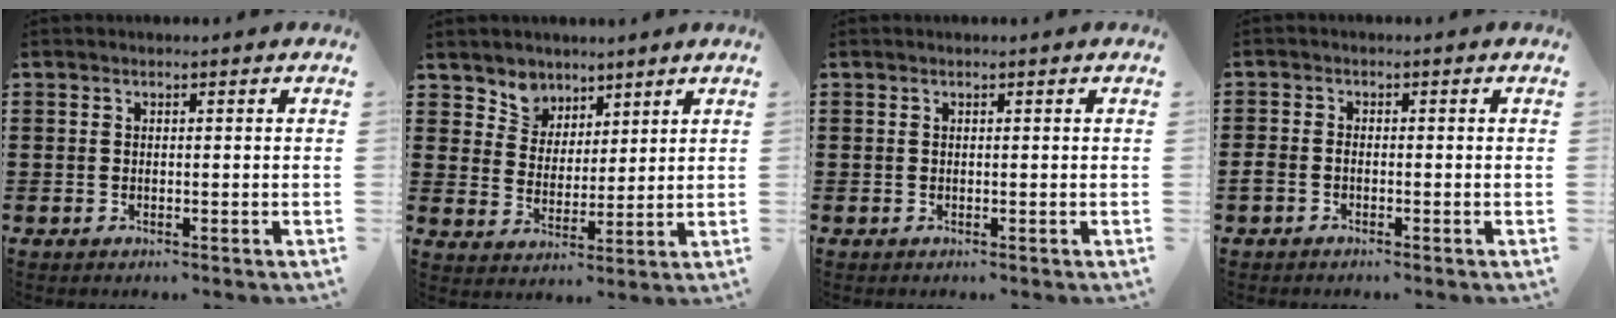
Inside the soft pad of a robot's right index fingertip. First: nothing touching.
{"total": 5.1, "force": [3.8, 3.5, -0.1], "torque": [-0.028, -0.007, 0.069]}
{"total": 0.0}
{"total": 1.5, "force": [-1.1, 0.8, 0.6], "torque": [-0.016, 0.002, -0.022]}